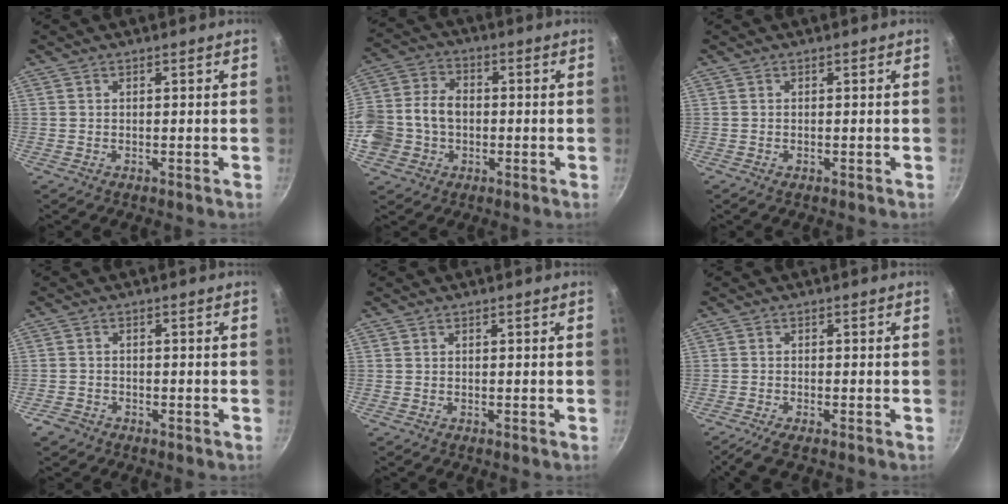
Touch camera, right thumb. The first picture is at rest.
{"total": 13.7, "force": [-1.0, 10.2, 9.0], "torque": [-0.187, 0.034, -0.026]}
{"total": 0.0}
{"total": 2.7, "force": [-1.7, 1.9, 0.7], "torque": [-0.012, 0.019, -0.029]}
{"total": 0.0}
{"total": 3.6, "force": [-2.5, 0.6, 2.4], "torque": [-0.063, 0.008, -0.047]}